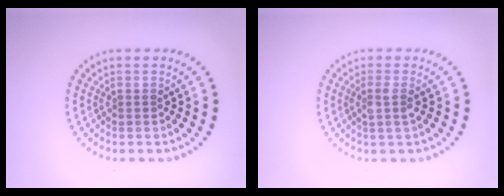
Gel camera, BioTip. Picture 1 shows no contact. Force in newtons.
{"total": 1.5, "press": 1.2, "slide": 0.9}